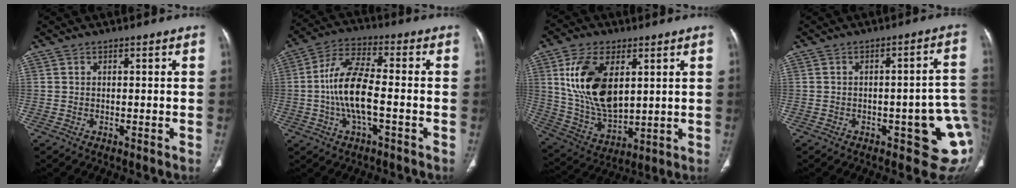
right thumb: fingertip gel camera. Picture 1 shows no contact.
{"total": 11.6, "force": [-1.9, 4.2, 10.7], "torque": [-0.223, 0.028, -0.039]}
{"total": 16.9, "force": [4.8, 9.4, 13.2], "torque": [-0.239, -0.019, 0.104]}
{"total": 13.7, "force": [-3.5, 5.0, 12.3], "torque": [-0.114, 0.015, -0.032]}